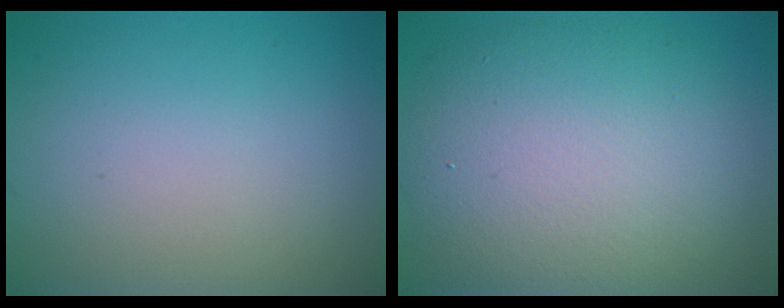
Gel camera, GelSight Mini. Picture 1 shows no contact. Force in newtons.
{"total": 10.5, "press": 10.5, "slide": 0.5}